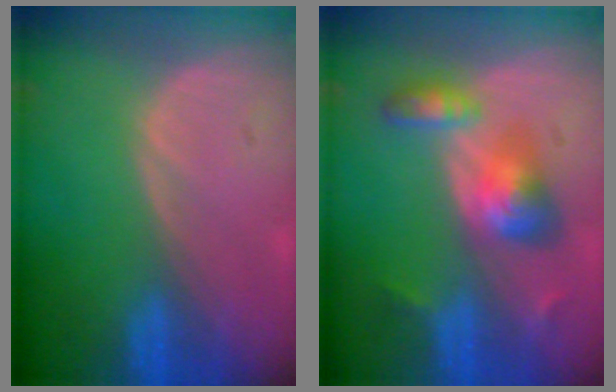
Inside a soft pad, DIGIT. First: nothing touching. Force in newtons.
{"total": 6.2, "press": 6.0, "slide": 1.5}